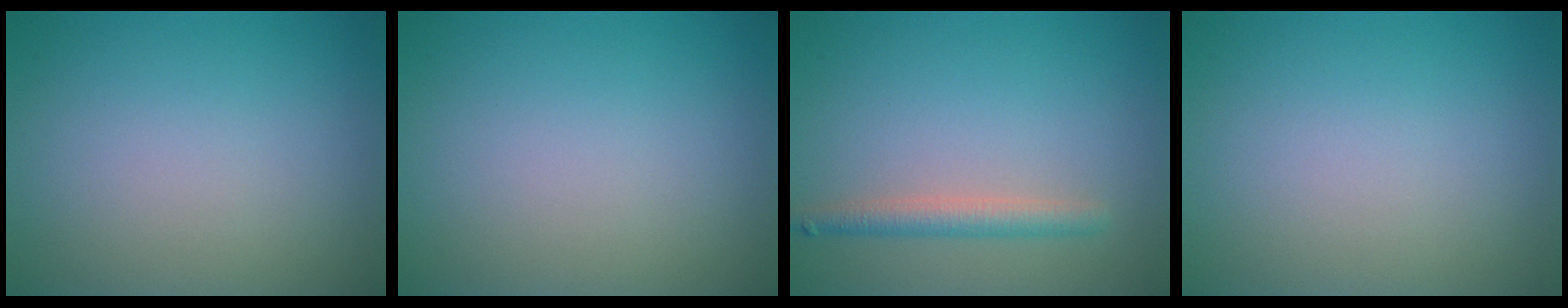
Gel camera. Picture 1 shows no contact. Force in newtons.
{"total": 0.0}
{"total": 2.3, "press": 2.3, "slide": 0.1}
{"total": 0.0}